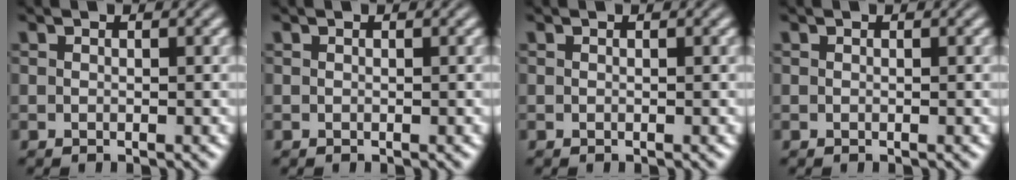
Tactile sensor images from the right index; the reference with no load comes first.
{"total": 0.0}
{"total": 0.0}
{"total": 0.0}